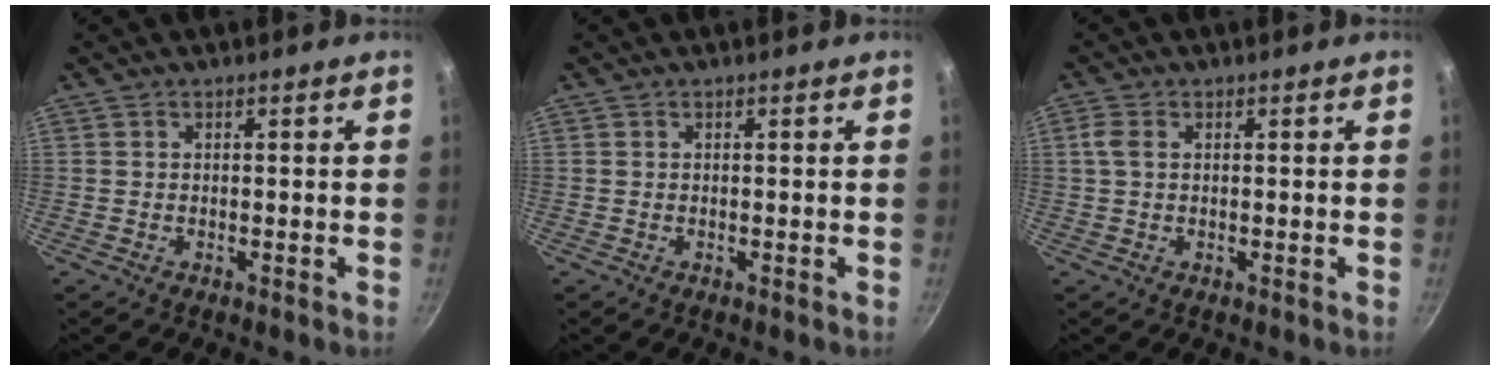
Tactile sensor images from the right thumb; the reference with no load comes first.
{"total": 0.0}
{"total": 2.5, "force": [0.6, 1.5, 1.9], "torque": [-0.046, 0.006, 0.010]}